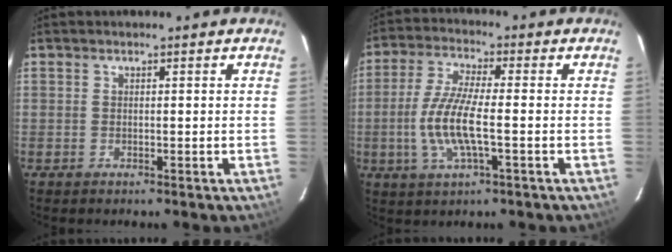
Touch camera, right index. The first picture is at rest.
{"total": 10.0, "force": [-2.1, 2.3, 9.5], "torque": [-0.198, -0.005, -0.043]}